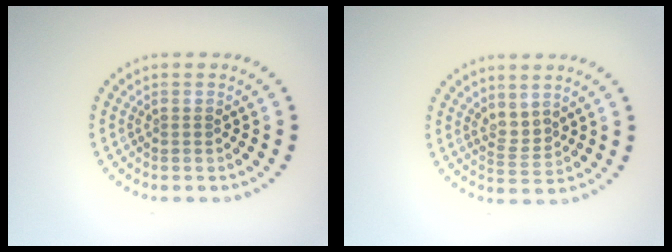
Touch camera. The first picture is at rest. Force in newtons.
{"total": 1.9, "press": 1.3, "slide": 1.3}